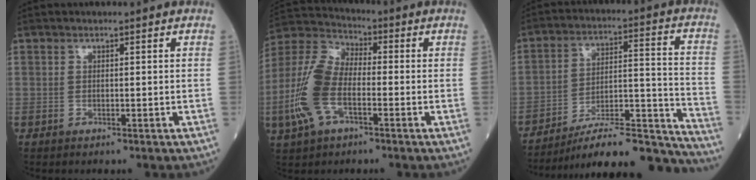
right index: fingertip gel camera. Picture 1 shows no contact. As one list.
[{"total": 12.0, "force": [-3.4, 5.9, 9.9], "torque": [-0.247, 0.009, -0.074]}, {"total": 20.0, "force": [-18.6, 1.4, 7.4], "torque": [-0.079, 0.036, -0.283]}]